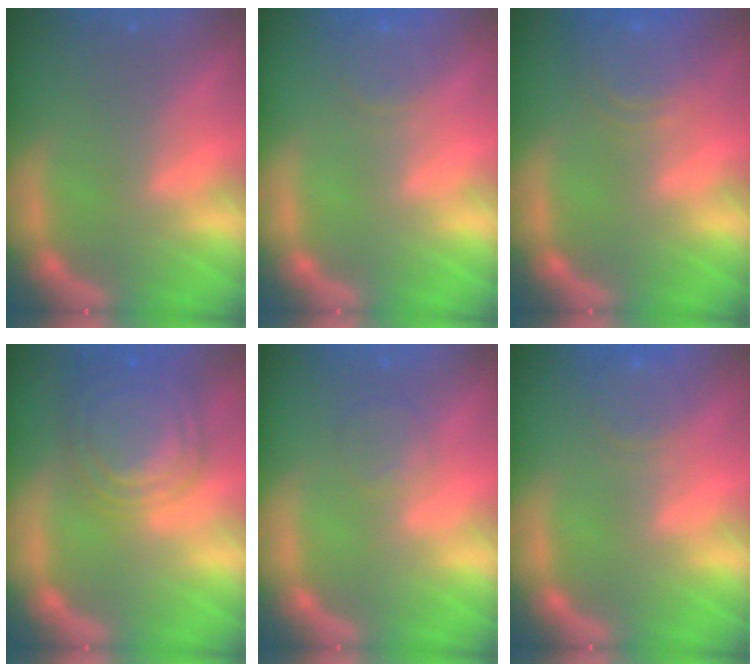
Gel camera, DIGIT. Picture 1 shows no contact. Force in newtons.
{"total": 3.0}
{"total": 6.1}
{"total": 9.5}
{"total": 2.0}
{"total": 3.0}